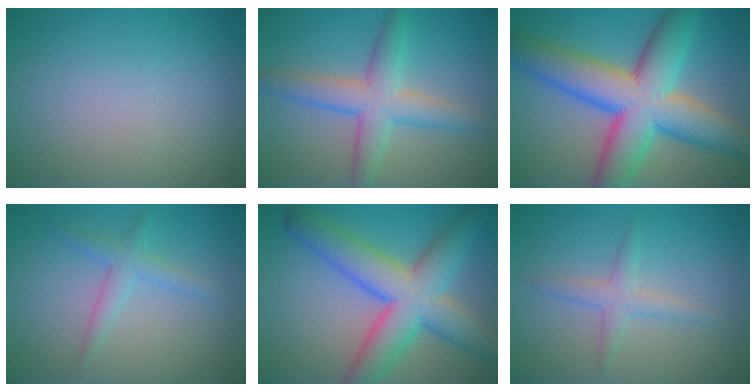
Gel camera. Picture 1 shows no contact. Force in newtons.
{"total": 5.2, "press": 5.2, "slide": 0.2}
{"total": 12.5, "press": 12.5, "slide": 0.3}
{"total": 1.3, "press": 1.3, "slide": 0.1}
{"total": 9.5, "press": 9.5, "slide": 0.2}
{"total": 2.0, "press": 2.0, "slide": 0.1}